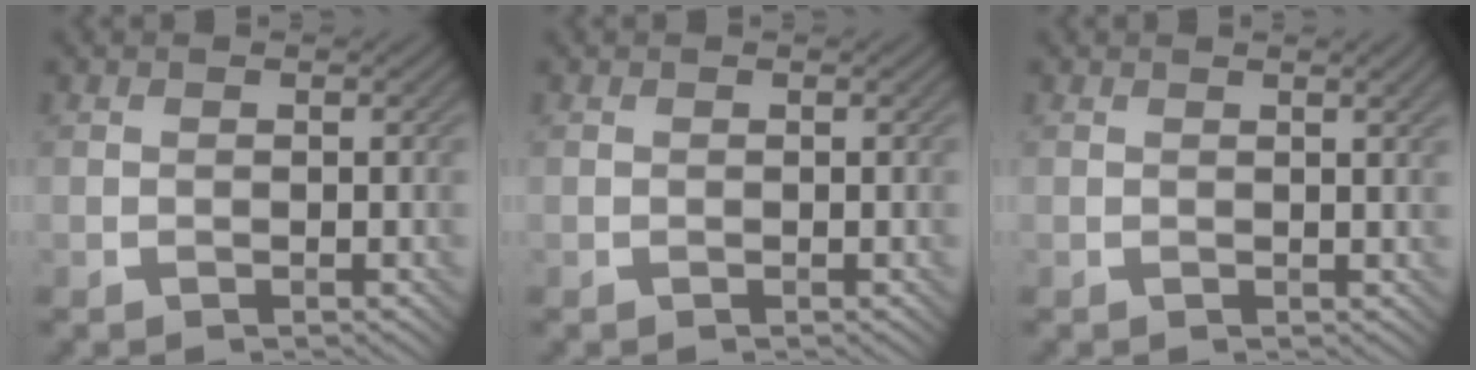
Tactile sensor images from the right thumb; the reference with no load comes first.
{"total": 0.0}
{"total": 1.9, "force": [0.8, 0.3, 1.7], "torque": [-0.023, 0.003, 0.011]}